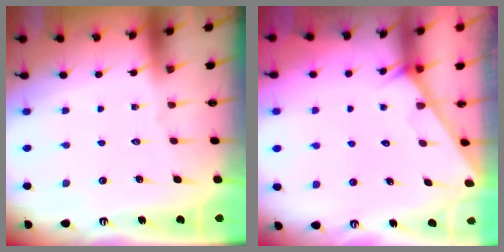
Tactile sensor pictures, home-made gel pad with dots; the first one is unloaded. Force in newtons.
{"total": 1.6, "press": 1.6, "slide": 0.1}